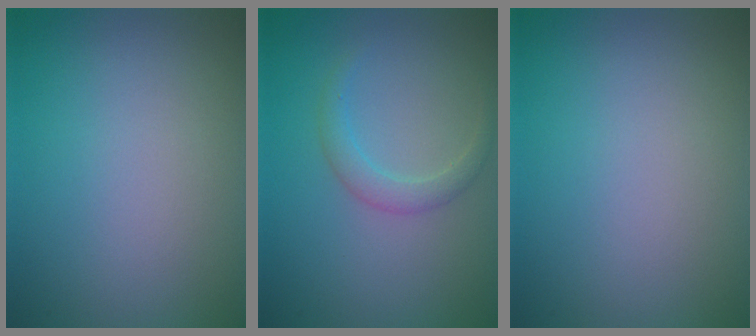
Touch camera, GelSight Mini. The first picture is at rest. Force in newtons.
{"total": 1.7, "press": 1.7, "slide": 0.2}
{"total": 0.0}